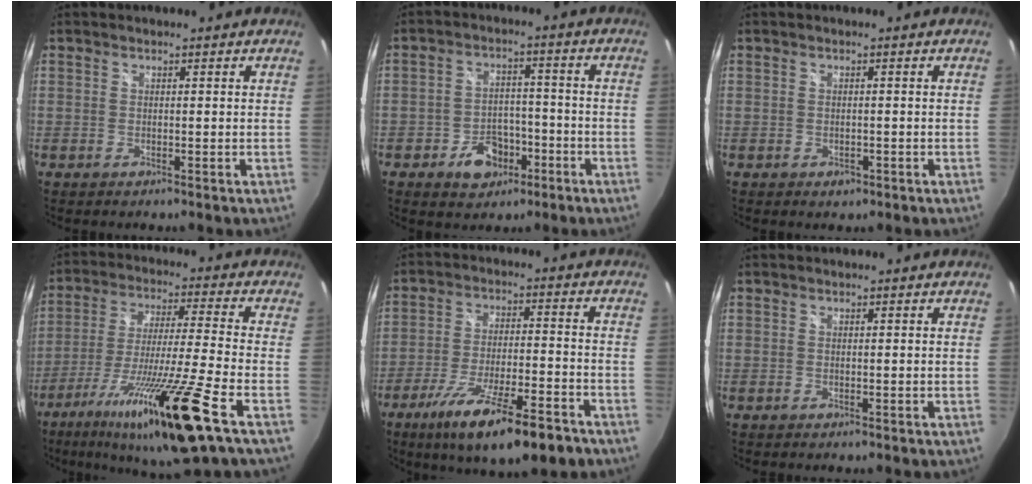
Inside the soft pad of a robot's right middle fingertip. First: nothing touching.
{"total": 7.7, "force": [-4.2, 5.5, 3.4], "torque": [-0.078, 0.018, -0.052]}
{"total": 1.7, "force": [-0.9, 1.3, 0.8], "torque": [-0.014, -0.004, -0.011]}
{"total": 19.8, "force": [-11.6, -1.3, 16.0], "torque": [-0.306, -0.053, -0.202]}
{"total": 16.9, "force": [-11.2, 3.3, 12.3], "torque": [-0.224, -0.047, -0.178]}
{"total": 0.0}